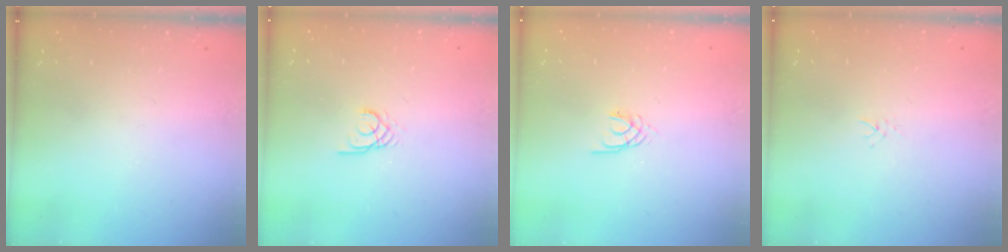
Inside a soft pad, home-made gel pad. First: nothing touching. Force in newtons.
{"total": 1.8, "press": 1.8, "slide": 0.2}
{"total": 1.7, "press": 1.7, "slide": 0.3}
{"total": 2.0, "press": 2.0, "slide": 0.3}